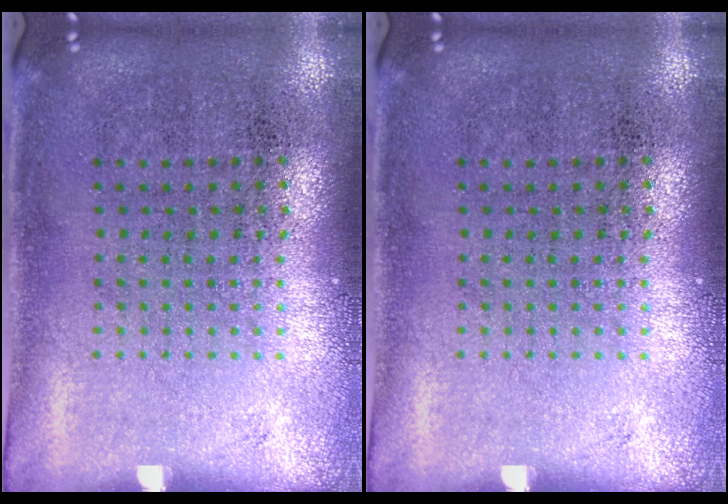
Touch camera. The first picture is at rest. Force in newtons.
{"total": 0.0}